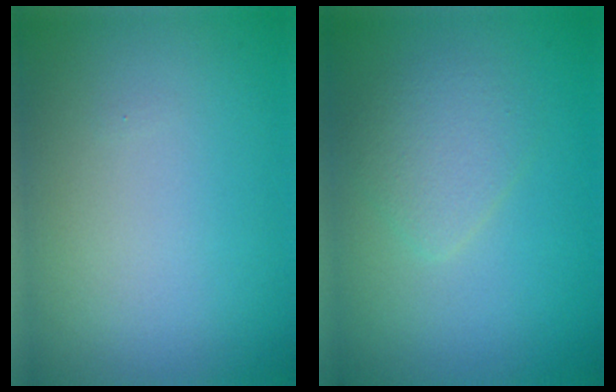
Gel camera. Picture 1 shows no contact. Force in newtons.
{"total": 2.3, "press": 2.3, "slide": 0.1}